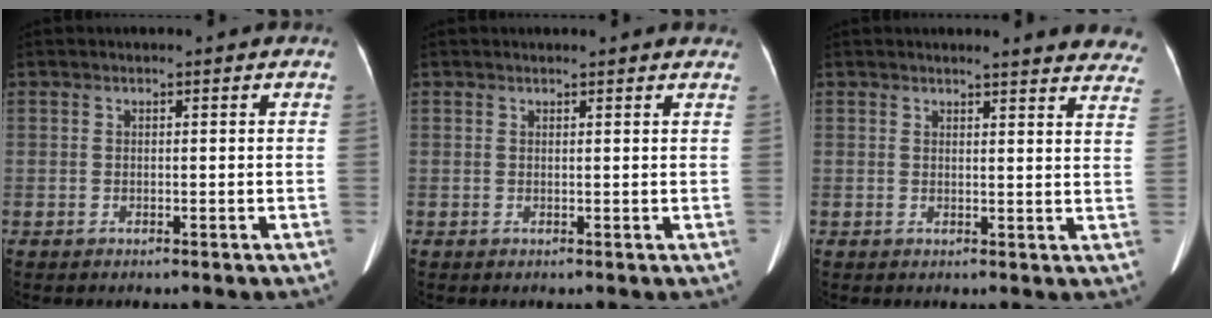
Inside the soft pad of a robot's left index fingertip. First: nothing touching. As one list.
[{"total": 4.4, "force": [4.1, 0.6, 1.2], "torque": [-0.014, 0.010, 0.031]}, {"total": 13.1, "force": [12.4, 1.5, 4.0], "torque": [-0.021, -0.049, 0.110]}]